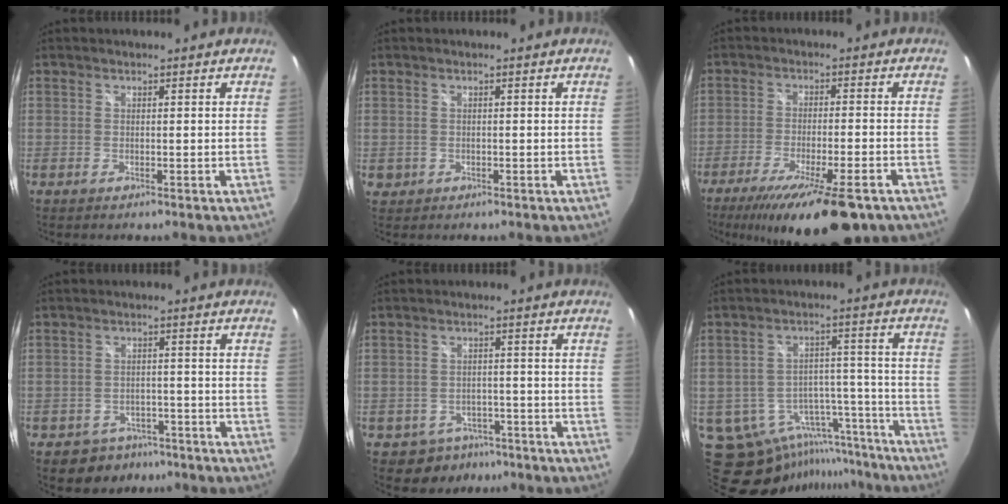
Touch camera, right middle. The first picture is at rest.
{"total": 2.0, "force": [-0.3, 1.8, 0.7], "torque": [-0.013, -0.001, -0.002]}
{"total": 17.6, "force": [-12.6, 3.9, 11.7], "torque": [-0.212, -0.050, -0.192]}
{"total": 6.5, "force": [-4.4, 4.6, 1.2], "torque": [-0.034, 0.019, -0.051]}
{"total": 6.4, "force": [-4.3, 4.6, 1.2], "torque": [-0.032, 0.017, -0.048]}
{"total": 16.4, "force": [-12.7, 8.6, 5.9], "torque": [-0.111, 0.022, -0.159]}